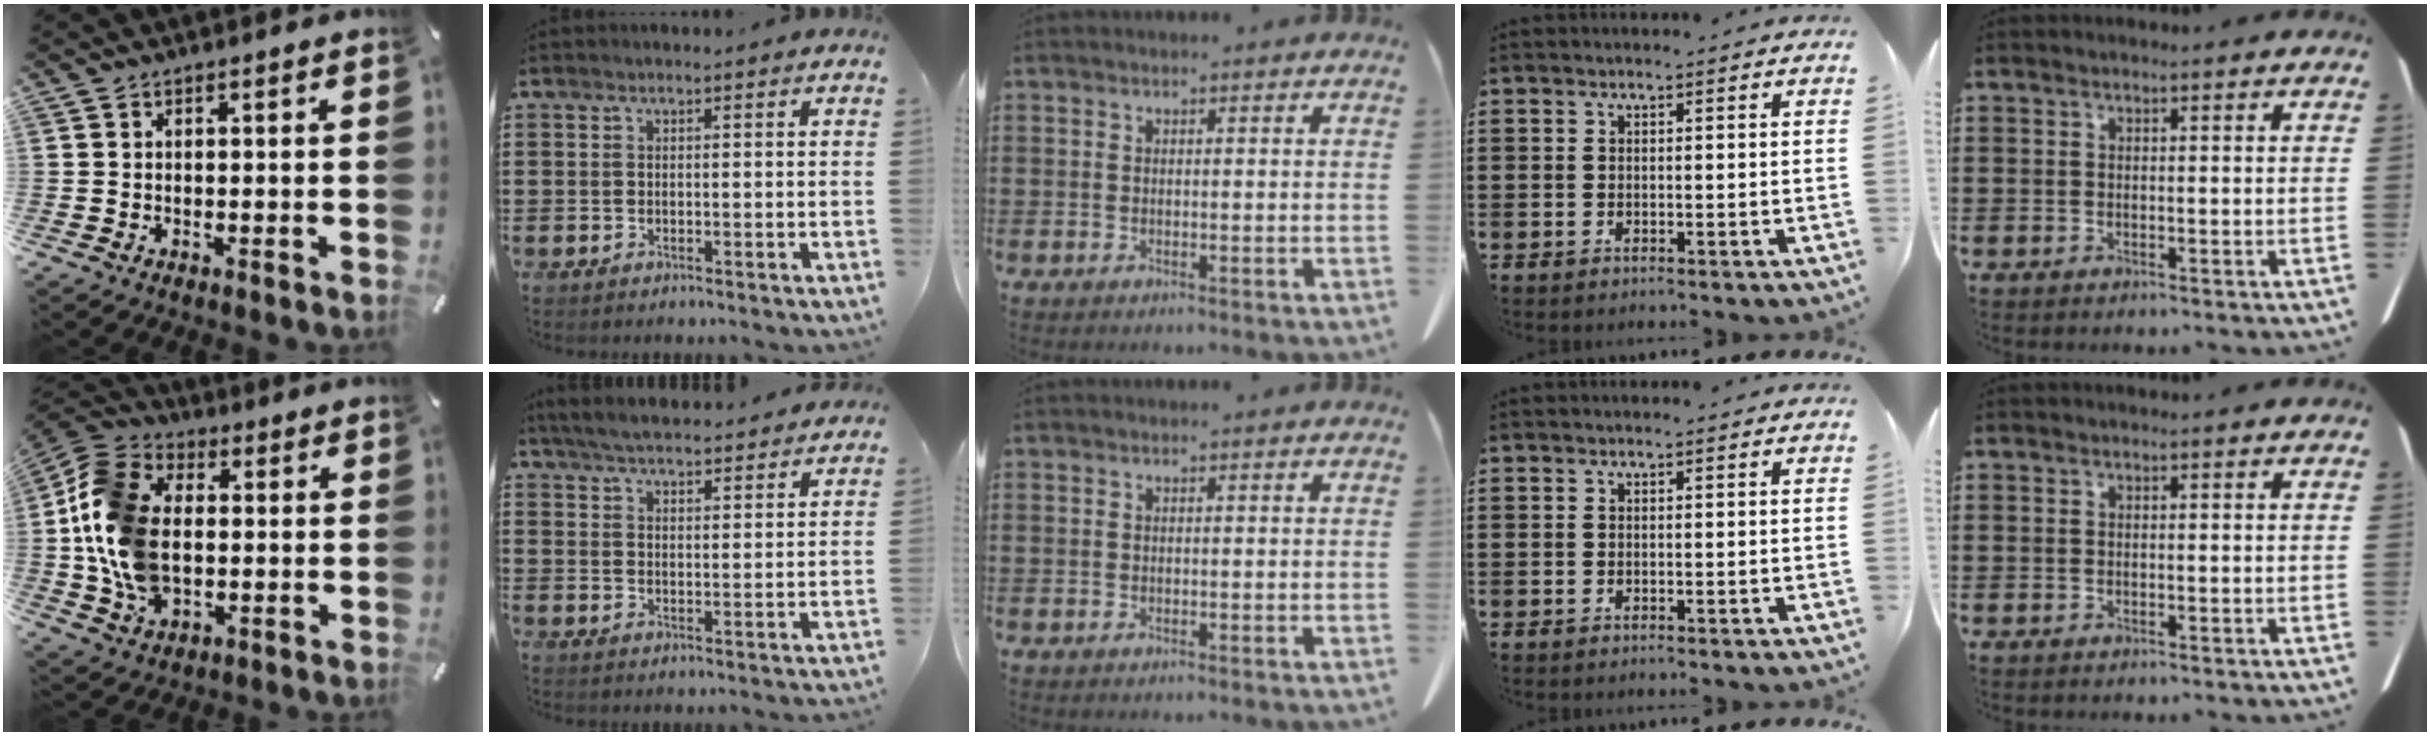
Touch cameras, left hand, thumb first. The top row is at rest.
{"thumb": {"total": 16.5, "force": [-1.2, 11.7, 11.6], "torque": [-0.270, 0.011, -0.022]}, "index": {"total": 4.9, "force": [4.8, 0.1, 1.0], "torque": [-0.038, -0.019, 0.085]}}